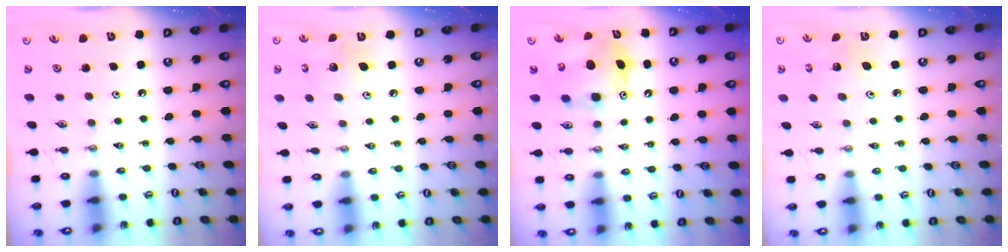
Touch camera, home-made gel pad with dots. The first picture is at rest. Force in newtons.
{"total": 8.5, "press": 8.3, "slide": 2.0}
{"total": 8.8, "press": 8.8, "slide": 0.3}
{"total": 2.7, "press": 2.7, "slide": 0.2}